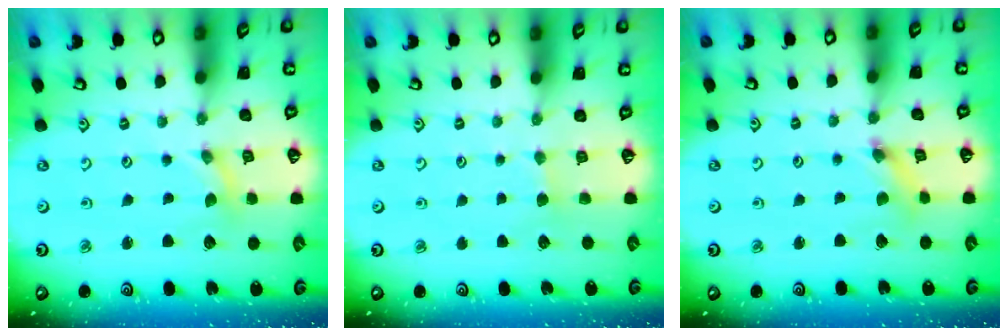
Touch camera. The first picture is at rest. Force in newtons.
{"total": 2.7, "press": 2.6, "slide": 0.4}
{"total": 2.5, "press": 2.5, "slide": 0.1}